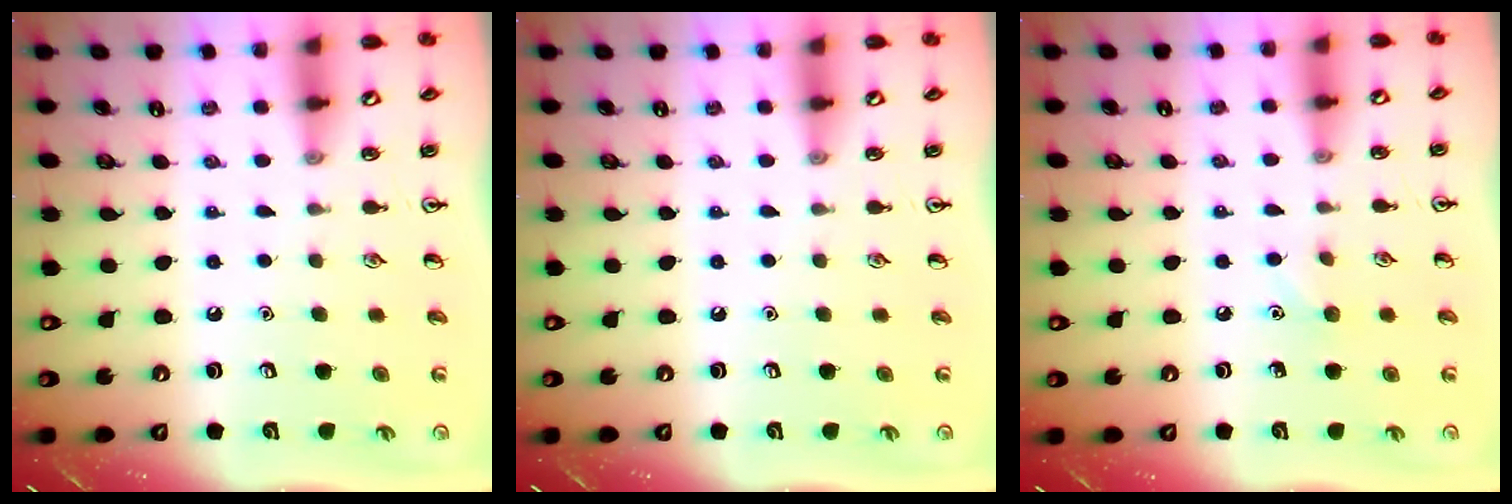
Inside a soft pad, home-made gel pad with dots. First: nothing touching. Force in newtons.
{"total": 0.0}
{"total": 3.8, "press": 3.6, "slide": 1.3}